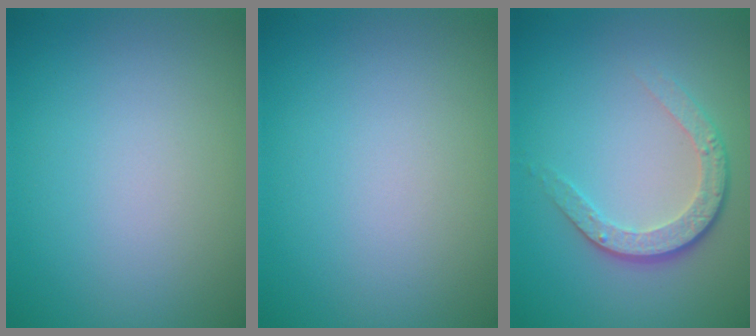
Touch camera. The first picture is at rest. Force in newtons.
{"total": 0.0}
{"total": 3.5, "press": 2.5, "slide": 2.4}